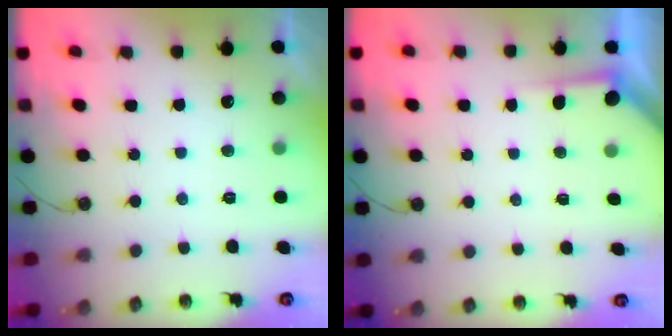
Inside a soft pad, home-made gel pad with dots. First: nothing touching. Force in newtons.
{"total": 2.5, "press": 2.5, "slide": 0.3}